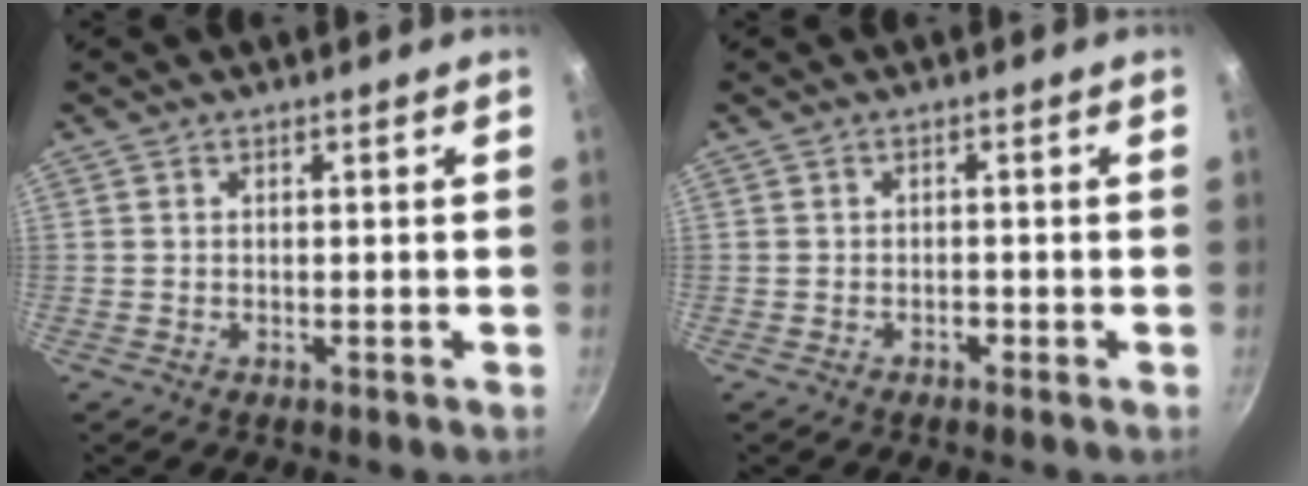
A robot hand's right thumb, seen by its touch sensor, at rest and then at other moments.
{"total": 0.9, "force": [-0.5, 0.6, 0.4], "torque": [-0.002, 0.004, -0.009]}